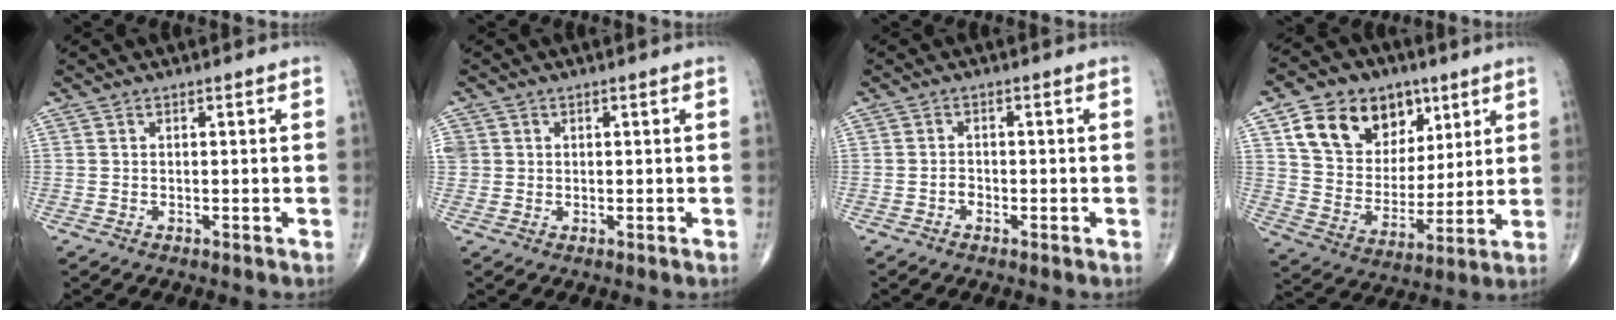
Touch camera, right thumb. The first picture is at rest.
{"total": 3.2, "force": [0.6, 3.0, 0.8], "torque": [-0.011, 0.007, 0.017]}
{"total": 1.3, "force": [-0.7, 1.0, 0.6], "torque": [-0.005, 0.004, -0.014]}
{"total": 18.2, "force": [8.7, 13.2, 9.0], "torque": [-0.115, -0.023, 0.157]}